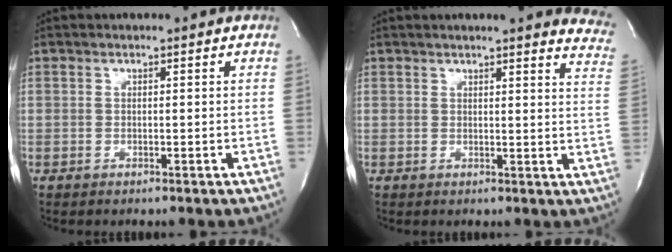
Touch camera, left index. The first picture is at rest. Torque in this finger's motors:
{"motor_torque": [0.57, -0.60, 0.36, 0.04]}